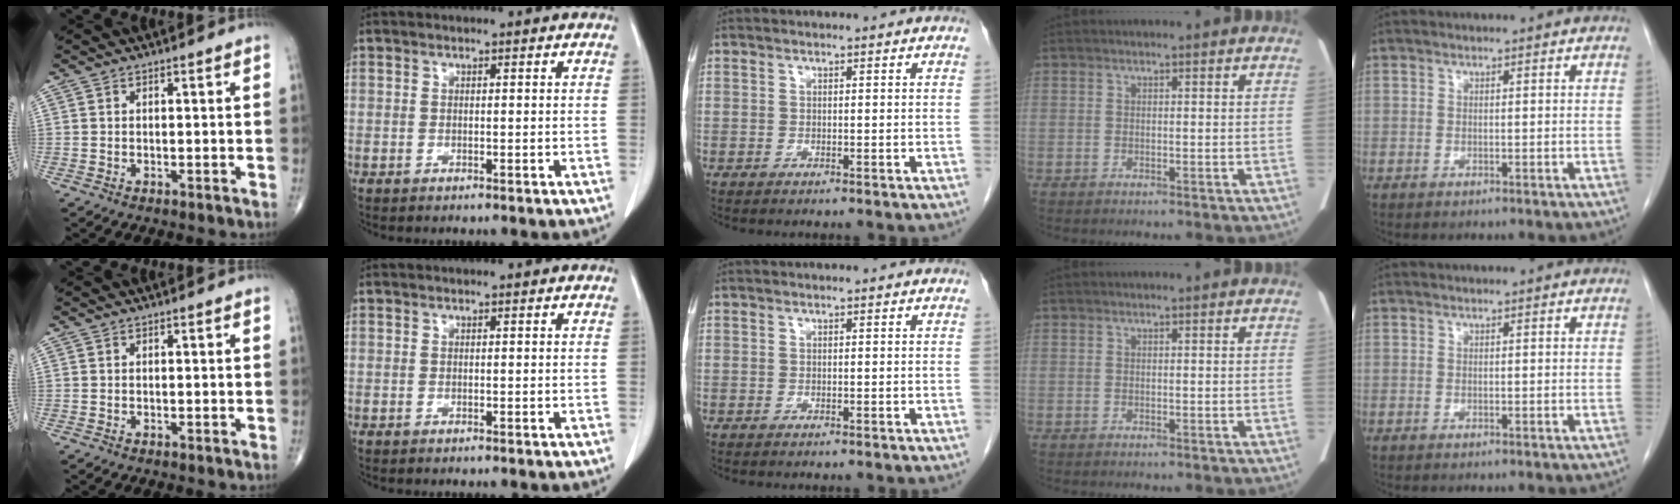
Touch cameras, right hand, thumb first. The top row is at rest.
{}